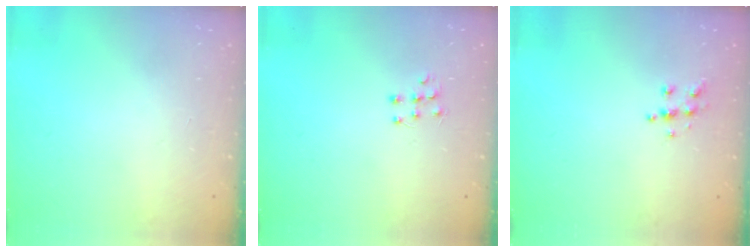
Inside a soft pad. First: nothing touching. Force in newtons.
{"total": 6.2, "press": 6.2, "slide": 0.4}
{"total": 6.4, "press": 6.4, "slide": 0.6}